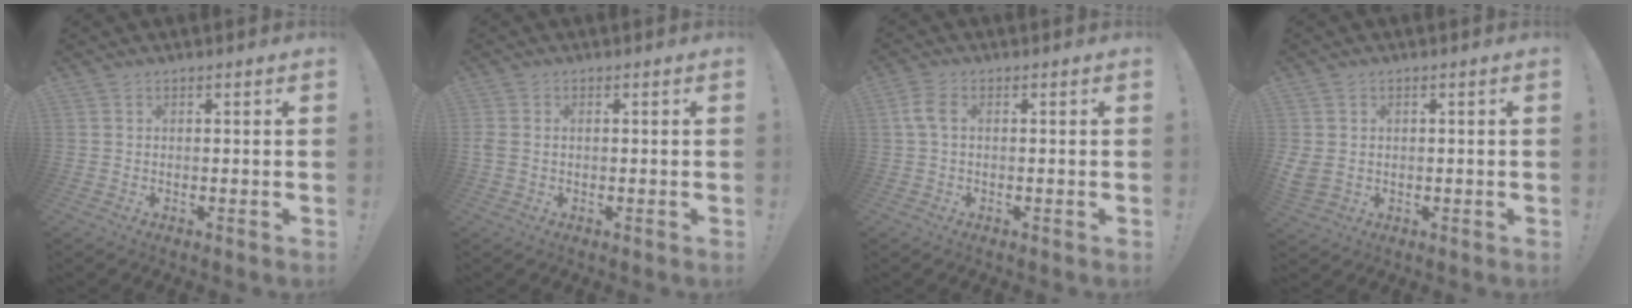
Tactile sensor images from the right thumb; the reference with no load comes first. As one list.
[{"total": 1.8, "force": [0.3, 1.3, 1.3], "torque": [-0.032, 0.008, 0.007]}, {"total": 4.0, "force": [0.5, 2.1, 3.3], "torque": [-0.067, 0.006, 0.010]}, {"total": 4.3, "force": [1.1, 3.6, 2.0], "torque": [-0.044, -0.005, 0.022]}]